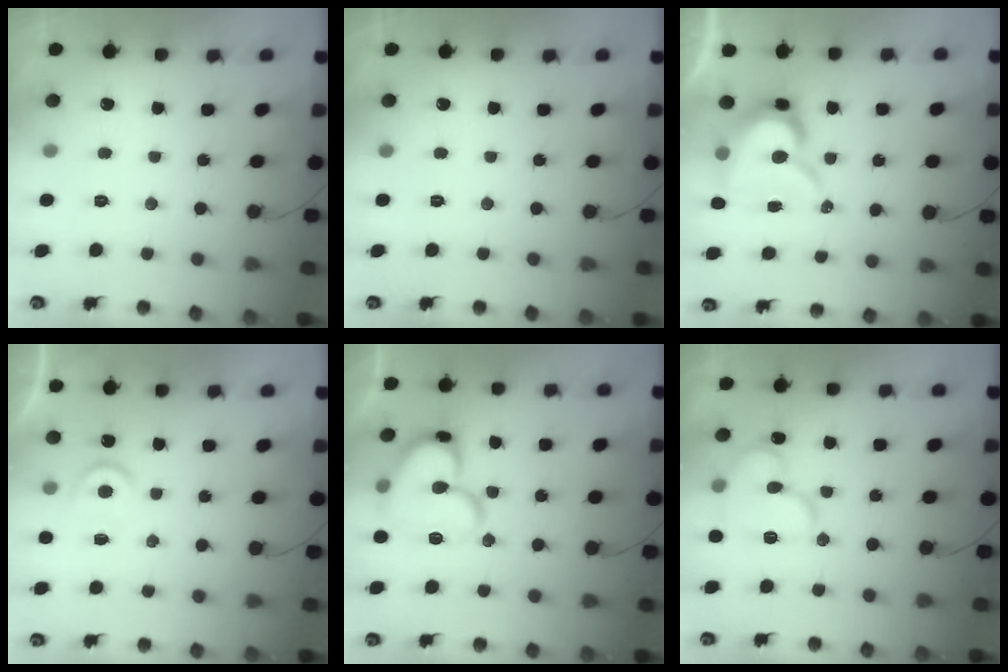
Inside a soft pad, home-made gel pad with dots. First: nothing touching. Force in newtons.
{"total": 0.0}
{"total": 14.1, "press": 14.0, "slide": 1.5}
{"total": 3.6, "press": 3.6, "slide": 0.4}
{"total": 17.6, "press": 17.5, "slide": 2.2}
{"total": 13.6, "press": 13.5, "slide": 2.0}